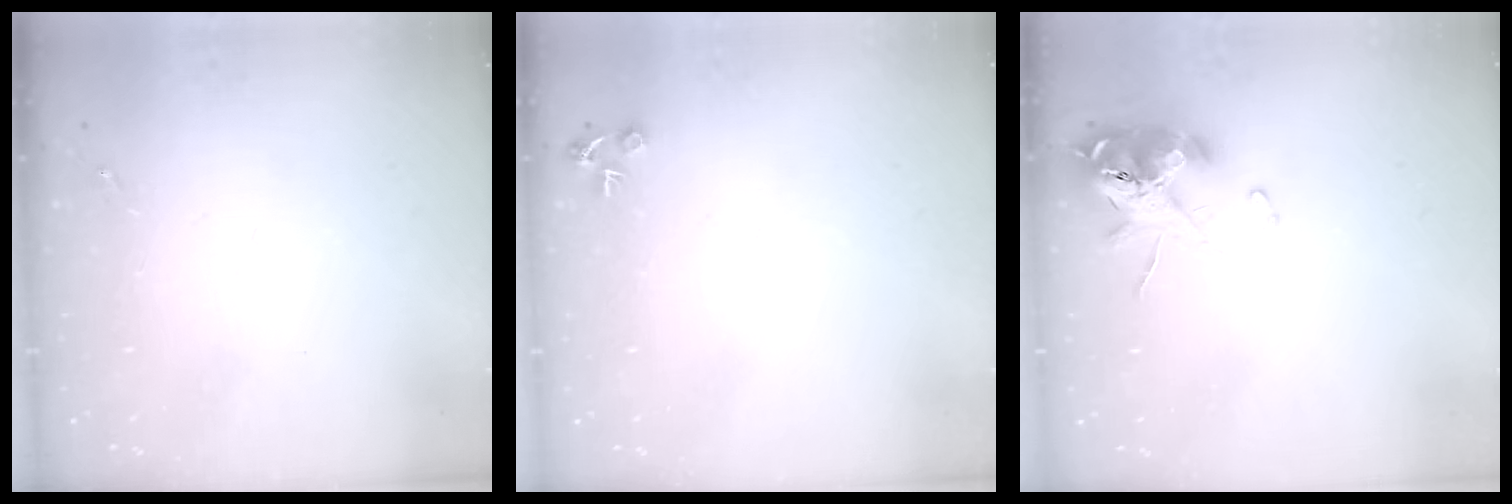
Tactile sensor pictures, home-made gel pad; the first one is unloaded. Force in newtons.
{"total": 4.7, "press": 4.7, "slide": 0.2}
{"total": 11.3, "press": 11.2, "slide": 1.4}